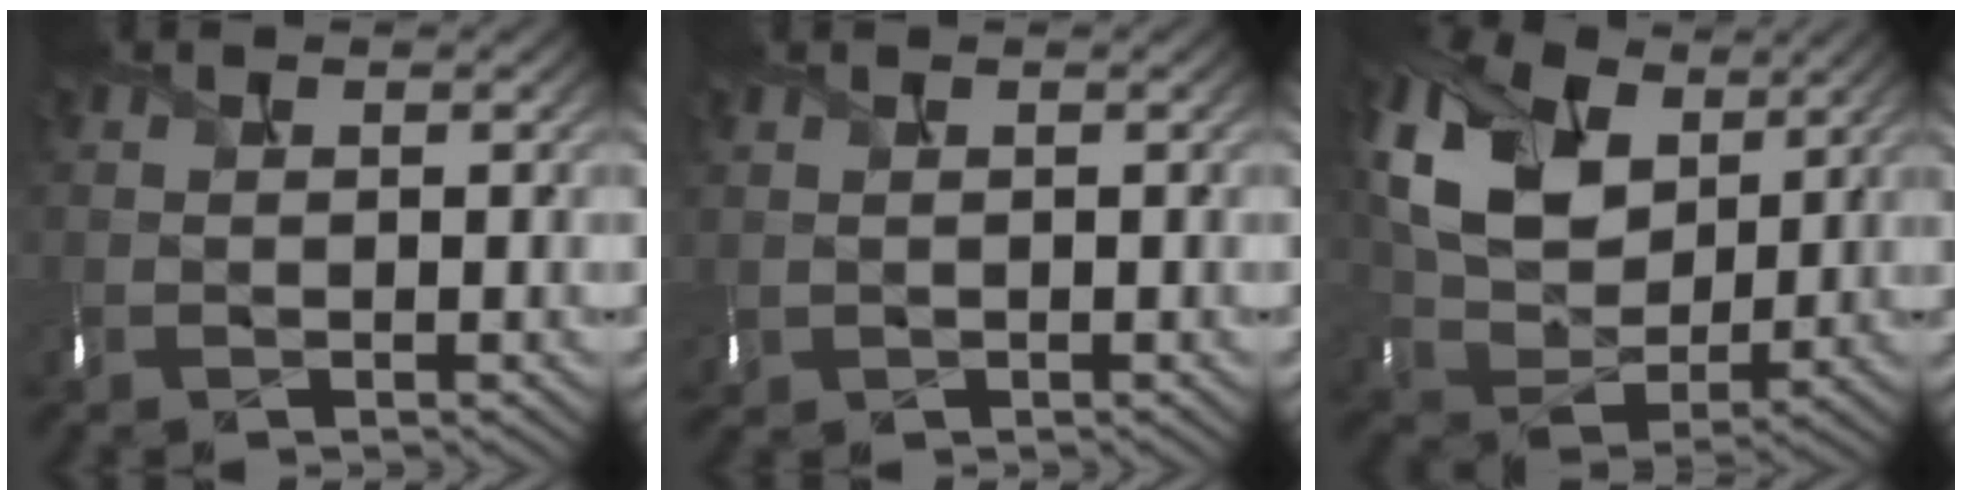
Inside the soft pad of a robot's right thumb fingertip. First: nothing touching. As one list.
[{"total": 1.1, "force": [0.2, 0.8, 0.7], "torque": [-0.029, -0.006, 0.011]}, {"total": 11.9, "force": [4.6, 8.5, 7.0], "torque": [-0.186, 0.013, 0.082]}]